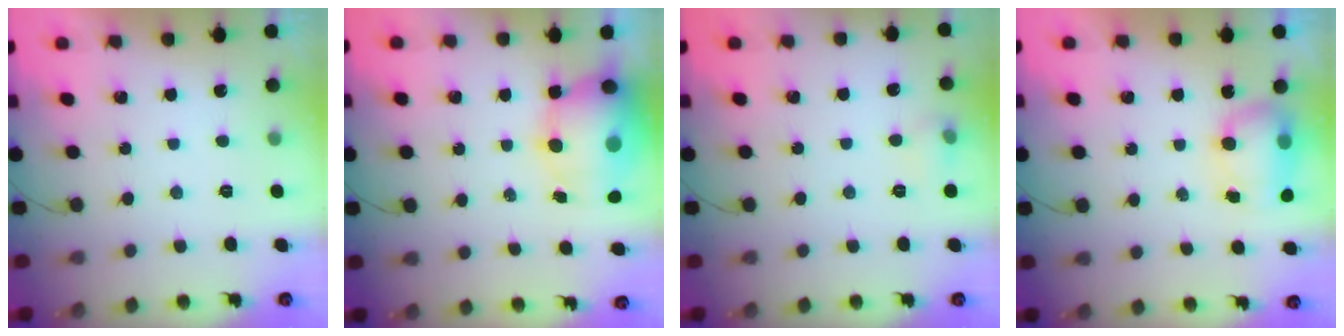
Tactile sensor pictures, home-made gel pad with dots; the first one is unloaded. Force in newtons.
{"total": 14.7, "press": 14.2, "slide": 3.5}
{"total": 5.5, "press": 4.9, "slide": 2.4}
{"total": 7.4, "press": 7.2, "slide": 1.9}